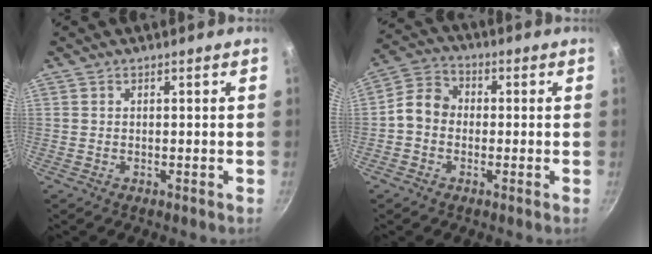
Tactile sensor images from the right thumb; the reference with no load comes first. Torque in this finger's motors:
{"motor_torque": [0.81, 1.22, 0.41, -0.79, 0.04]}